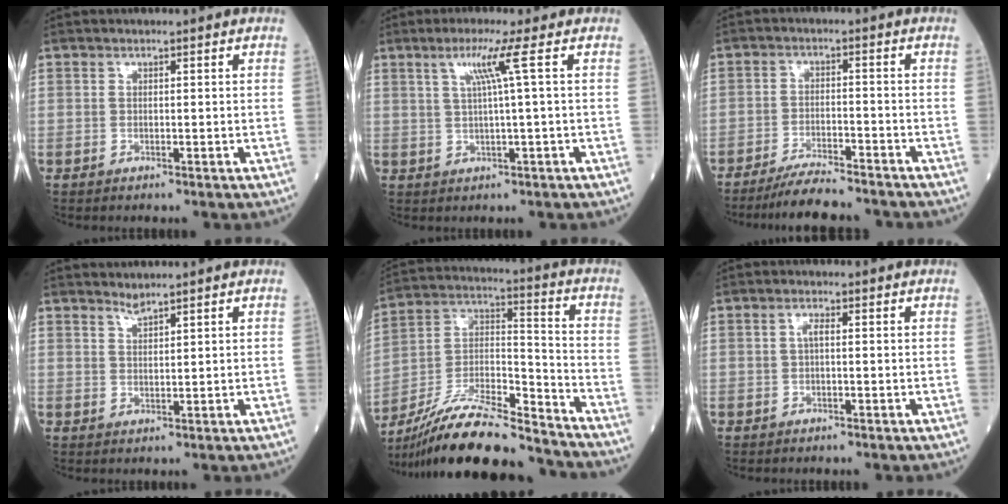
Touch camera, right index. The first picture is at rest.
{"total": 4.5, "force": [1.5, -1.5, 3.9], "torque": [-0.080, 0.002, 0.032]}
{"total": 8.7, "force": [-8.0, 0.5, 3.3], "torque": [-0.050, -0.014, -0.134]}
{"total": 1.6, "force": [1.5, -0.3, 0.3], "torque": [-0.005, -0.005, 0.030]}
{"total": 21.6, "force": [-19.3, 2.5, 9.4], "torque": [-0.188, 0.003, -0.336]}
{"total": 1.3, "force": [0.1, 0.3, 1.3], "torque": [-0.025, 0.004, 0.000]}